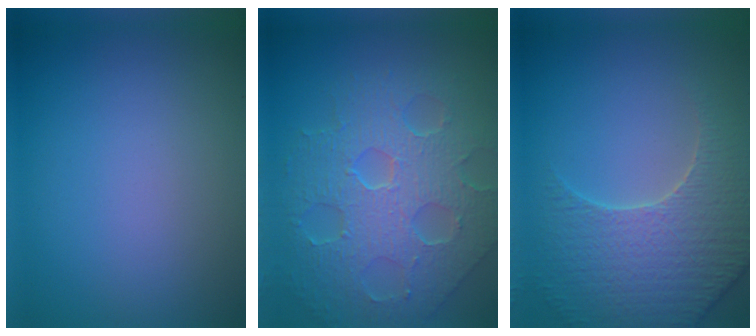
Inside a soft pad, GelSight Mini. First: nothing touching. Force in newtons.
{"total": 8.8, "press": 6.1, "slide": 6.4}
{"total": 5.4, "press": 5.1, "slide": 1.7}